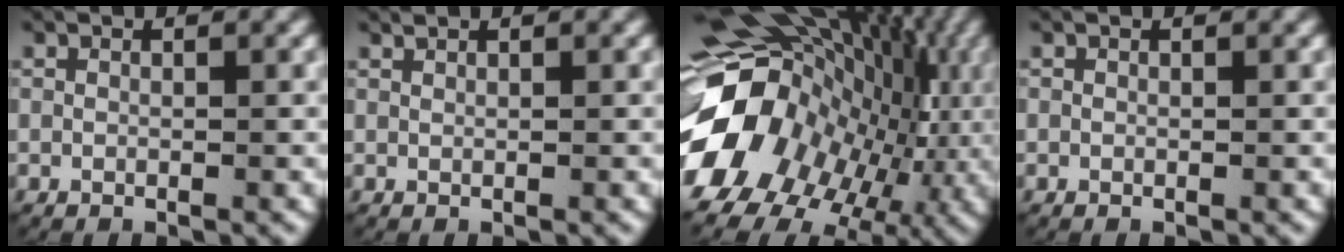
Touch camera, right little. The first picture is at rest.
{"total": 0.6, "force": [0.4, -0.5, -0.1], "torque": [-0.004, -0.003, 0.012]}
{"total": 22.8, "force": [0.6, 17.5, 14.6], "torque": [-0.254, -0.014, 0.002]}
{"total": 0.0}